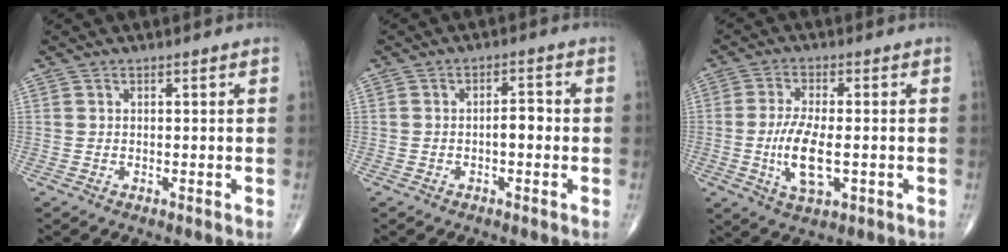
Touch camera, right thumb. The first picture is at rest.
{"total": 3.0, "force": [-0.6, 1.4, 2.5], "torque": [-0.030, 0.013, -0.012]}
{"total": 8.9, "force": [-1.6, 3.6, 8.0], "torque": [-0.158, -0.003, -0.026]}